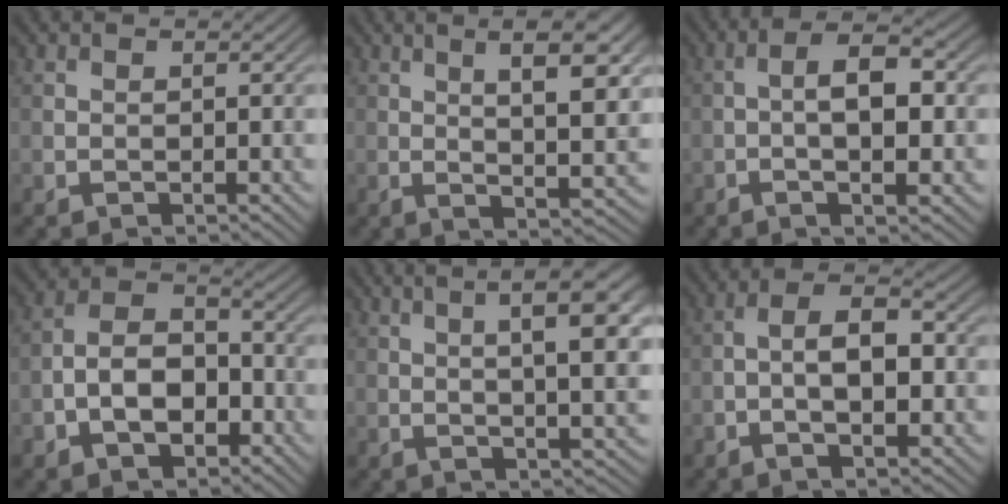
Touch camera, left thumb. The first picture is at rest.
{"total": 10.5, "force": [3.5, 2.8, 9.5], "torque": [-0.129, 0.009, 0.054]}
{"total": 6.5, "force": [-0.8, 2.0, 6.2], "torque": [-0.109, 0.009, -0.017]}
{"total": 8.2, "force": [-3.0, 5.1, 5.7], "torque": [-0.104, 0.004, -0.062]}
{"total": 10.3, "force": [3.3, 2.5, 9.4], "torque": [-0.127, 0.019, 0.047]}
{"total": 7.0, "force": [-1.4, 2.9, 6.2], "torque": [-0.110, 0.011, -0.028]}